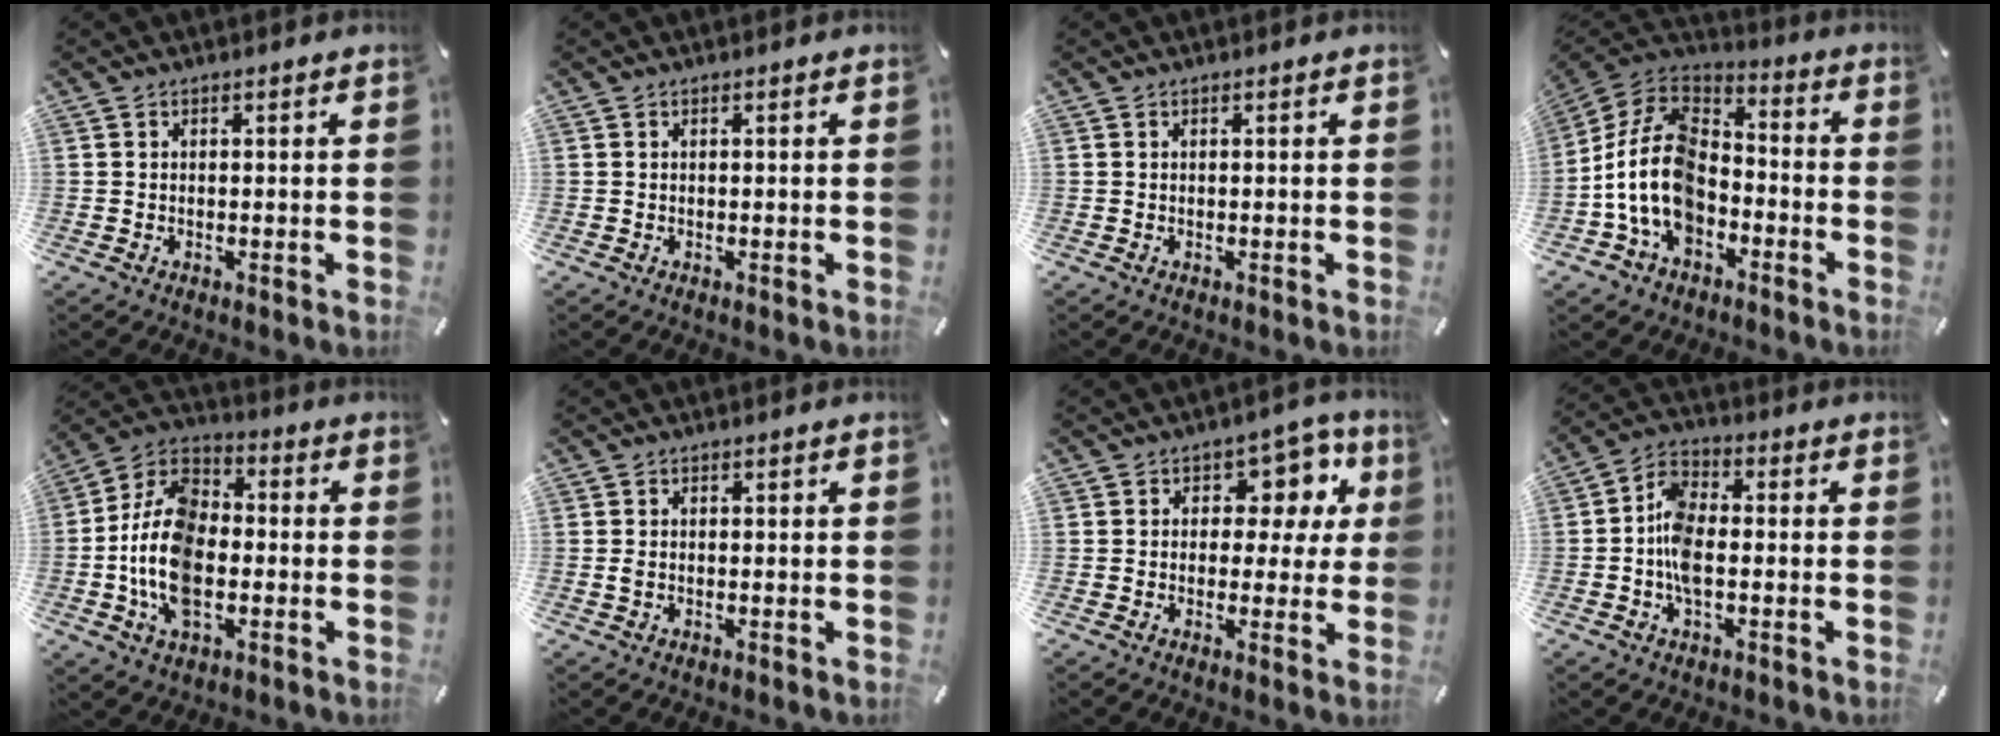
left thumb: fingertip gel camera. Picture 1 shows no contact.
{"total": 0.0}
{"total": 0.0}
{"total": 15.6, "force": [-5.2, 11.0, 9.7], "torque": [-0.221, 0.023, -0.102]}
{"total": 15.8, "force": [-3.9, 10.1, 11.5], "torque": [-0.260, 0.014, -0.077]}
{"total": 1.2, "force": [-0.2, 0.8, 0.9], "torque": [-0.019, 0.002, -0.004]}
{"total": 10.0, "force": [3.1, 7.0, 6.3], "torque": [-0.072, -0.019, 0.051]}
{"total": 7.8, "force": [-1.8, 4.4, 6.2], "torque": [-0.130, 0.008, -0.033]}